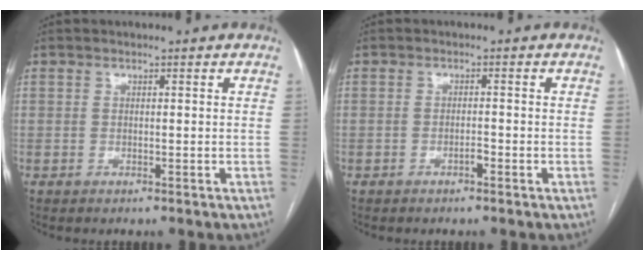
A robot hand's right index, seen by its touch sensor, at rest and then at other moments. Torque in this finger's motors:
{"motor_torque": [0.22, 0.08, 0.09, 0.04]}